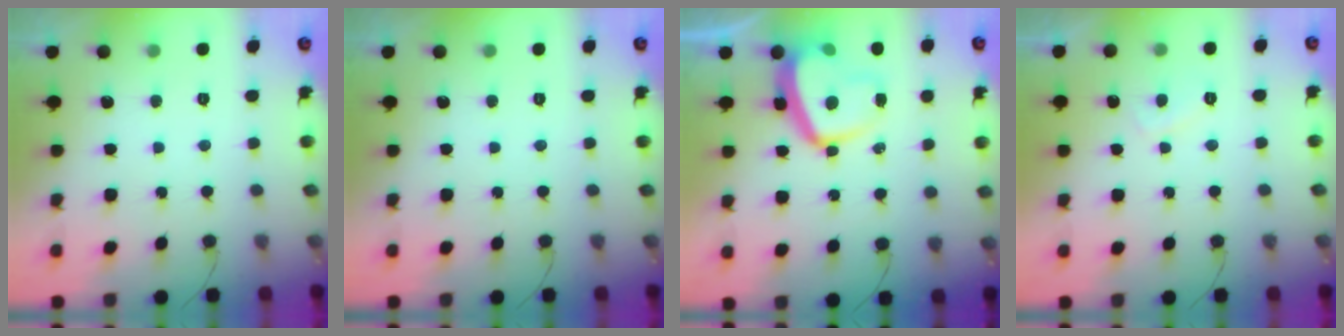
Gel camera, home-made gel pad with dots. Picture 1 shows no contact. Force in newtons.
{"total": 0.0}
{"total": 12.0, "press": 11.9, "slide": 1.1}
{"total": 2.7, "press": 2.5, "slide": 0.9}